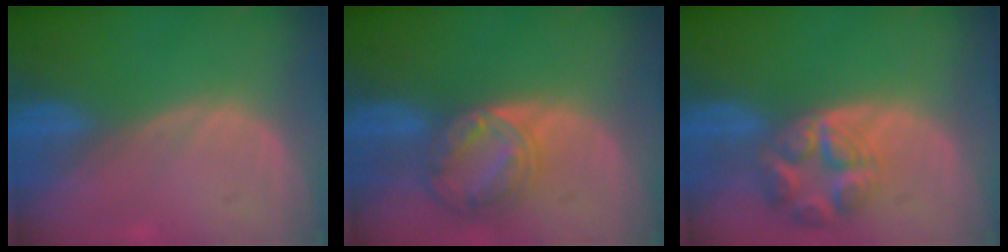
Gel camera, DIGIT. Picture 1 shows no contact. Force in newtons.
{"total": 8.6, "press": 7.3, "slide": 4.5}
{"total": 7.8, "press": 7.0, "slide": 3.6}